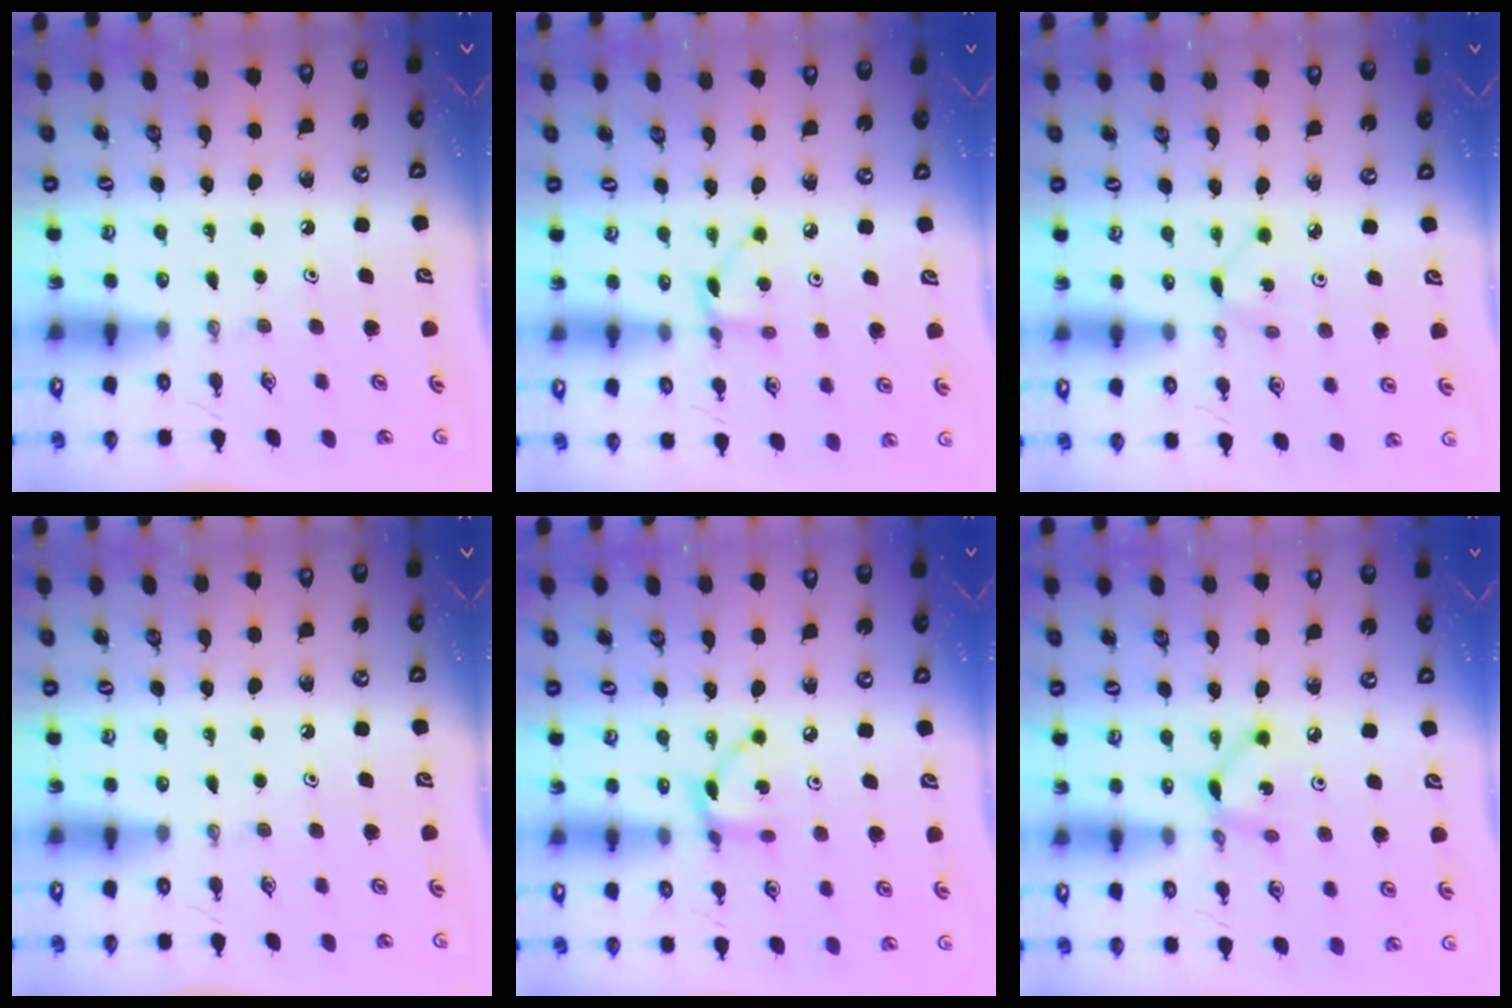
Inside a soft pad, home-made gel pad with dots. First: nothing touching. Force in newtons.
{"total": 3.7, "press": 3.7, "slide": 0.4}
{"total": 2.4, "press": 2.4, "slide": 0.3}
{"total": 0.0}
{"total": 7.0, "press": 7.0, "slide": 0.3}
{"total": 4.9, "press": 4.9, "slide": 0.2}